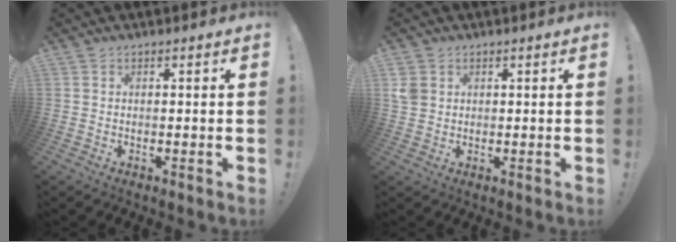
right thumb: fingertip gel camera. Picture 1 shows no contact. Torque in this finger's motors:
{"motor_torque": [0.41, 1.29, 0.16, -0.08, 0.00]}